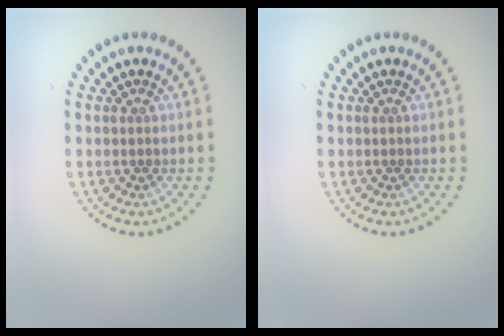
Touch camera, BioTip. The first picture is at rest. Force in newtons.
{"total": 0.0}